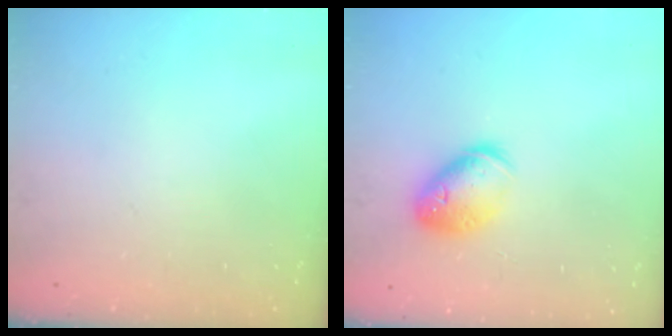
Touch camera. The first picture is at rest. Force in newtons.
{"total": 12.7, "press": 12.6, "slide": 1.9}